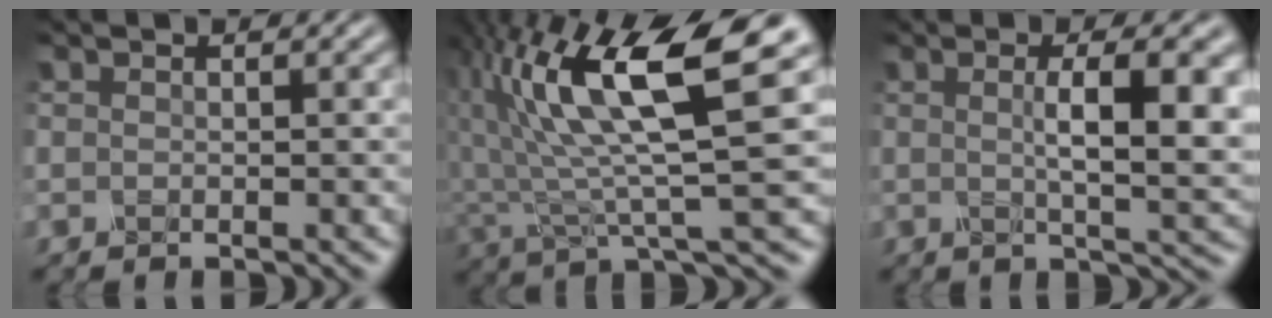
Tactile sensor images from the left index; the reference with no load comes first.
{"total": 11.9, "force": [4.3, 2.8, 10.8], "torque": [-0.210, 0.013, 0.088]}
{"total": 6.6, "force": [0.6, 1.4, 6.4], "torque": [-0.087, 0.005, 0.017]}